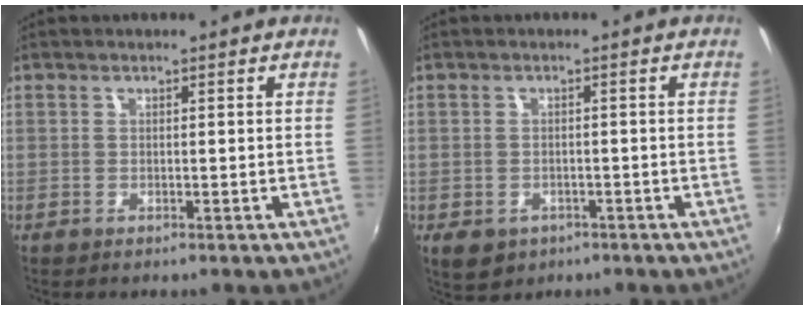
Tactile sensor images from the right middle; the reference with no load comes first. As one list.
[{"total": 5.1, "force": [-2.5, 3.8, 2.3], "torque": [-0.051, -0.014, -0.030]}]